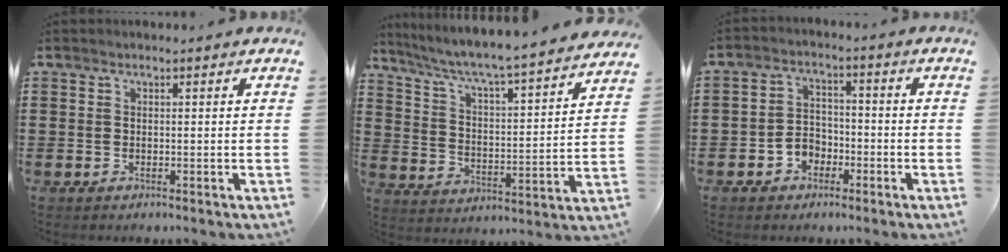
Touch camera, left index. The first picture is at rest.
{"total": 5.2, "force": [4.6, -0.5, 2.4], "torque": [-0.068, -0.047, 0.067]}
{"total": 3.7, "force": [-2.3, 2.7, 1.2], "torque": [-0.030, 0.010, -0.049]}